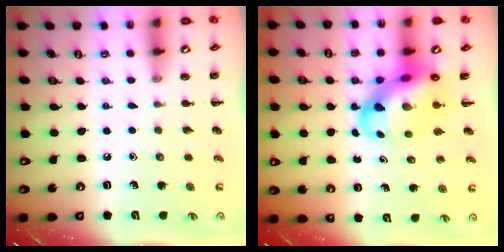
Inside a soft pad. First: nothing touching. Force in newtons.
{"total": 9.1, "press": 8.6, "slide": 2.8}